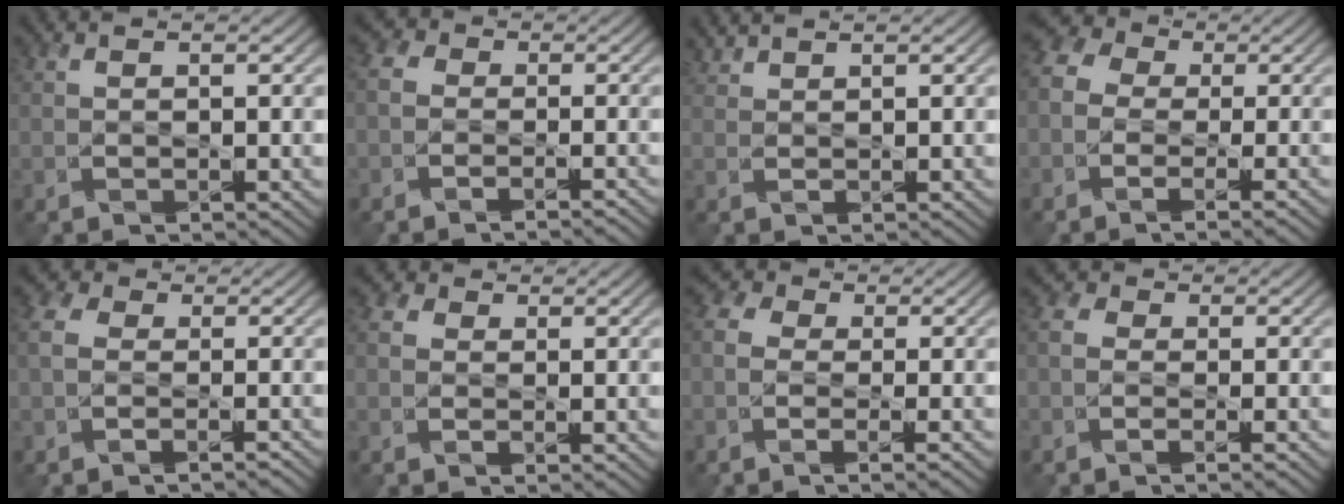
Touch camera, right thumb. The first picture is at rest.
{"total": 3.3, "force": [-1.7, 2.3, 1.6], "torque": [-0.023, 0.001, -0.041]}
{"total": 1.5, "force": [1.5, 0.1, 0.4], "torque": [-0.016, 0.003, 0.034]}
{"total": 7.8, "force": [-2.2, 5.3, 5.3], "torque": [-0.118, -0.001, -0.042]}
{"total": 4.1, "force": [-1.4, 2.6, 2.8], "torque": [-0.067, -0.003, -0.035]}
{"total": 2.5, "force": [0.0, 2.0, 1.5], "torque": [-0.033, 0.000, -0.008]}
{"total": 4.7, "force": [-1.6, 2.5, 3.7], "torque": [-0.076, -0.004, -0.037]}
{"total": 3.1, "force": [-1.2, 1.4, 2.5], "torque": [-0.052, -0.003, -0.032]}